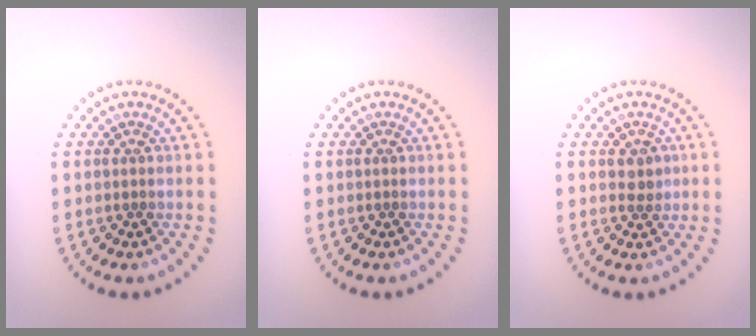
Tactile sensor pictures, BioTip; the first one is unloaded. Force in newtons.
{"total": 0.0}
{"total": 1.4, "press": 1.4, "slide": 0.4}